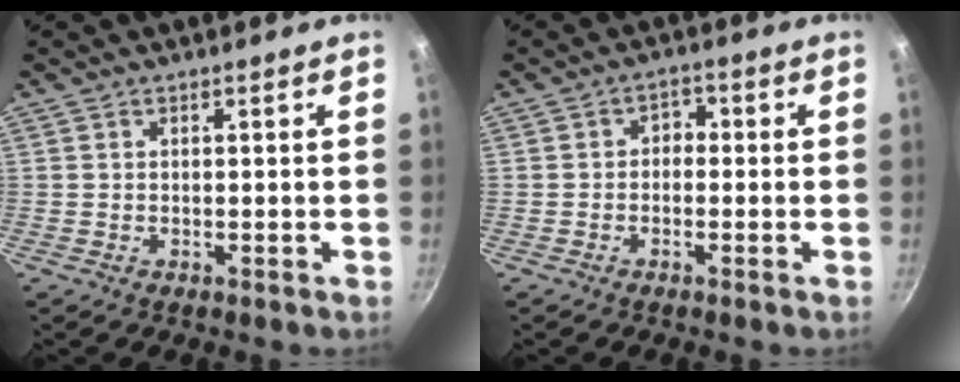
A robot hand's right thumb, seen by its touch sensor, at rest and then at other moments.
{"total": 2.7, "force": [-0.5, 2.1, 1.5], "torque": [-0.009, 0.014, -0.016]}